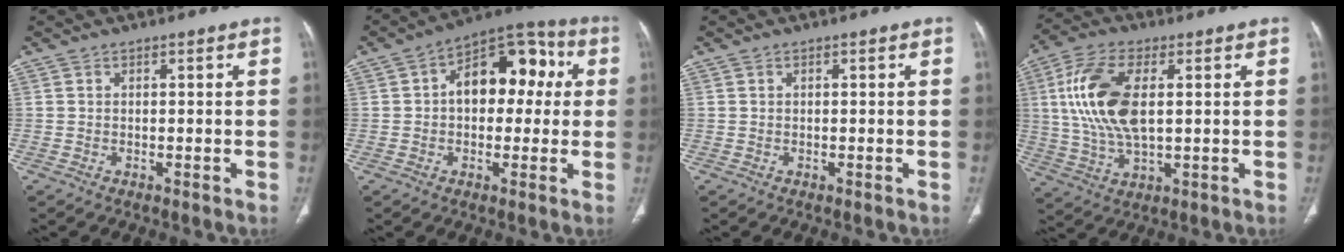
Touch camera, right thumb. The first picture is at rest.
{"total": 14.4, "force": [2.1, 9.1, 11.0], "torque": [-0.114, 0.040, 0.021]}
{"total": 0.0}
{"total": 14.8, "force": [2.5, 7.1, 12.8], "torque": [-0.272, 0.000, 0.051]}